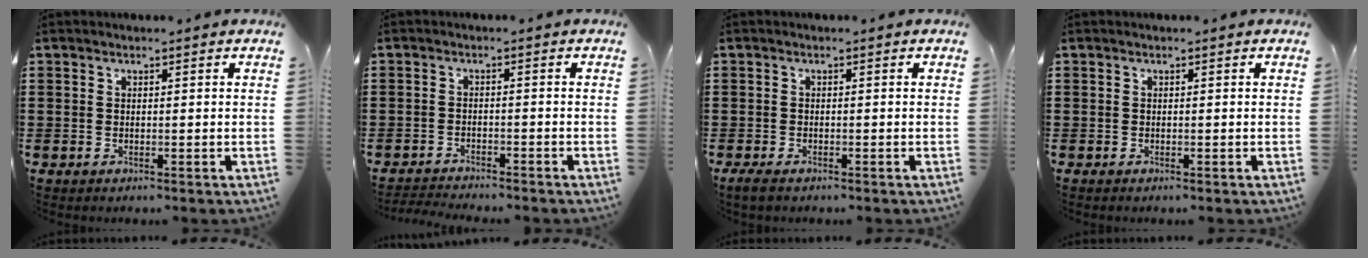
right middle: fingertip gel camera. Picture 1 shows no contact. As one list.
[{"total": 2.3, "force": [-2.3, 0.1, 0.0], "torque": [-0.005, 0.000, -0.050]}, {"total": 1.2, "force": [-0.8, 0.4, 0.7], "torque": [-0.022, -0.003, -0.020]}, {"total": 0.0}]